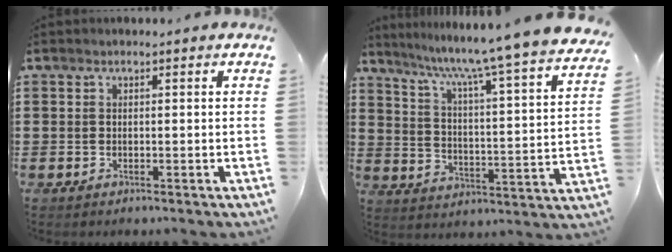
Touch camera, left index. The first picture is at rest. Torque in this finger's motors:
{"motor_torque": [1.47, -0.67, 0.37, 0.21]}